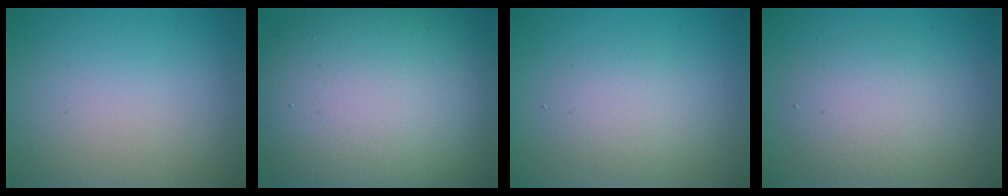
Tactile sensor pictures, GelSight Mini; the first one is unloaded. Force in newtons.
{"total": 15.3, "press": 15.2, "slide": 1.2}
{"total": 2.4, "press": 2.4, "slide": 0.2}
{"total": 3.4, "press": 3.4, "slide": 0.2}